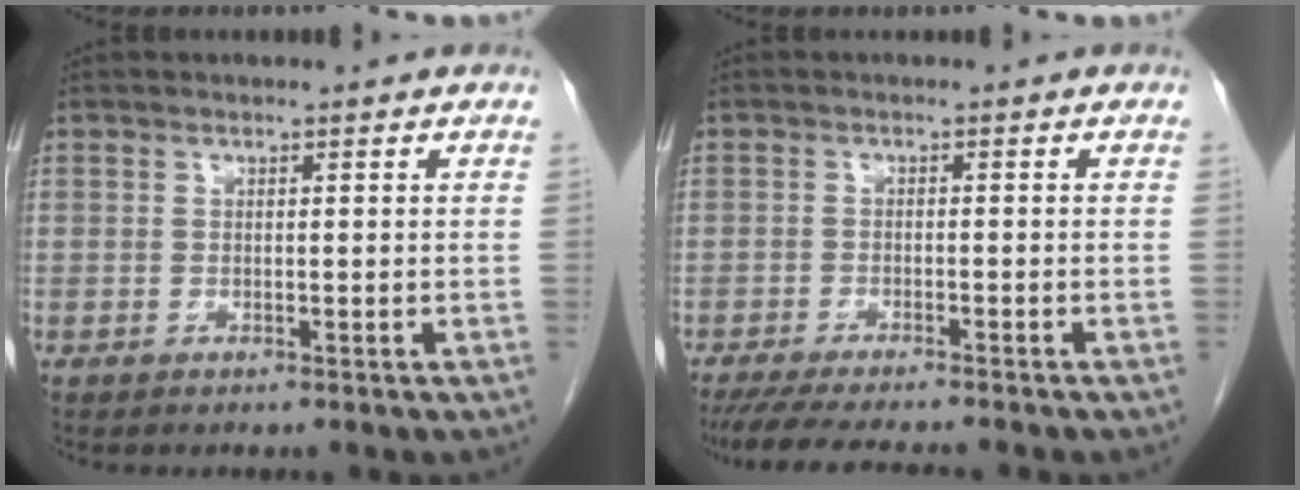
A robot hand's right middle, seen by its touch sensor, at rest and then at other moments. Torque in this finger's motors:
{"motor_torque": [0.11, -0.10, 0.04, 0.03]}